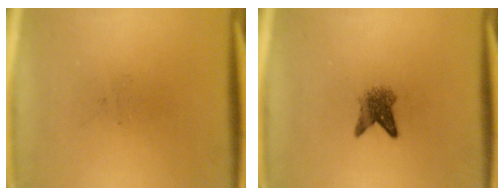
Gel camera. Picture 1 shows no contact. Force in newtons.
{"total": 3.2}